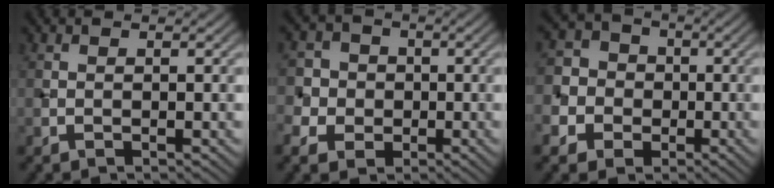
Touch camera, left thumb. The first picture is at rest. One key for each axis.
{"total": 5.7, "fx": -1.2, "fy": 5.4, "fz": 1.6, "tx": -0.049, "ty": 0.003, "tz": -0.045}
{"total": 7.3, "fx": -1.9, "fy": 6.8, "fz": 2.0, "tx": -0.062, "ty": -0.001, "tz": -0.062}